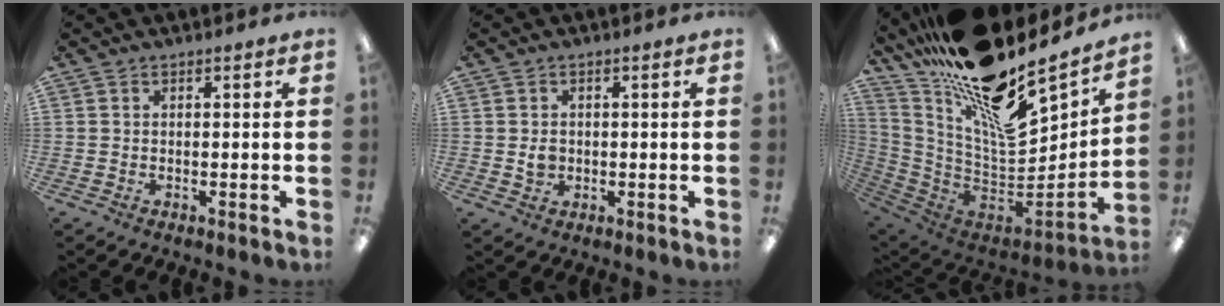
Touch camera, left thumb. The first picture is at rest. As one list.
[{"total": 2.4, "force": [0.2, 2.0, 1.3], "torque": [-0.018, 0.001, 0.001]}, {"total": 23.7, "force": [16.2, 8.7, 14.9], "torque": [-0.230, -0.124, 0.282]}]